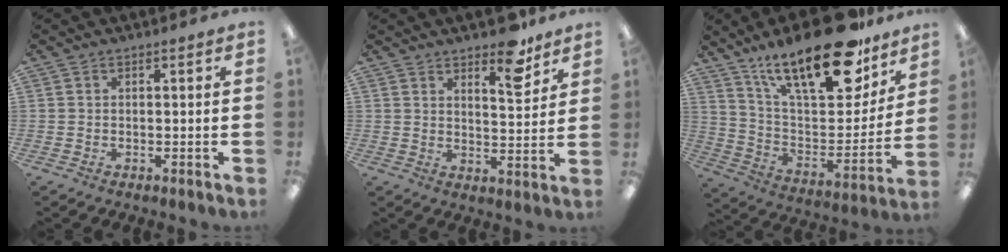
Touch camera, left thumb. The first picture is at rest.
{"total": 9.3, "force": [6.9, 3.4, 5.2], "torque": [-0.055, -0.043, 0.114]}
{"total": 26.6, "force": [17.8, 10.2, 17.0], "torque": [-0.258, -0.103, 0.301]}